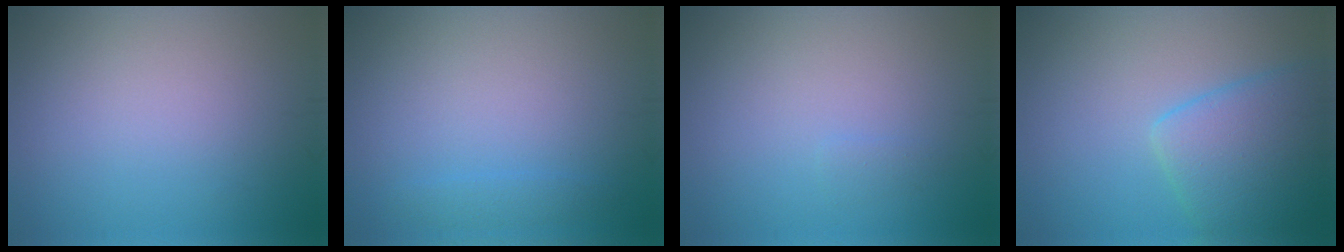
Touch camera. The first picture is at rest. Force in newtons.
{"total": 1.0, "press": 1.0, "slide": 0.1}
{"total": 0.6, "press": 0.5, "slide": 0.1}
{"total": 5.7, "press": 5.7, "slide": 0.4}